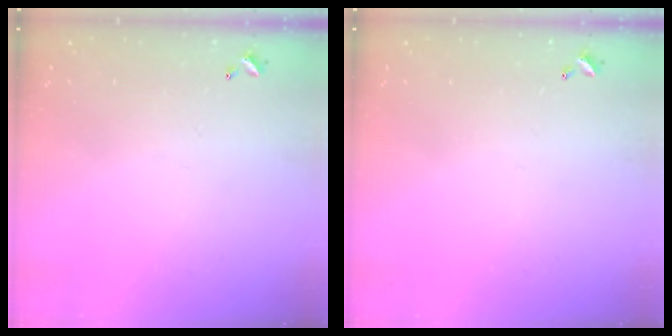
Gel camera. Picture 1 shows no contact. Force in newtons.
{"total": 0.0}